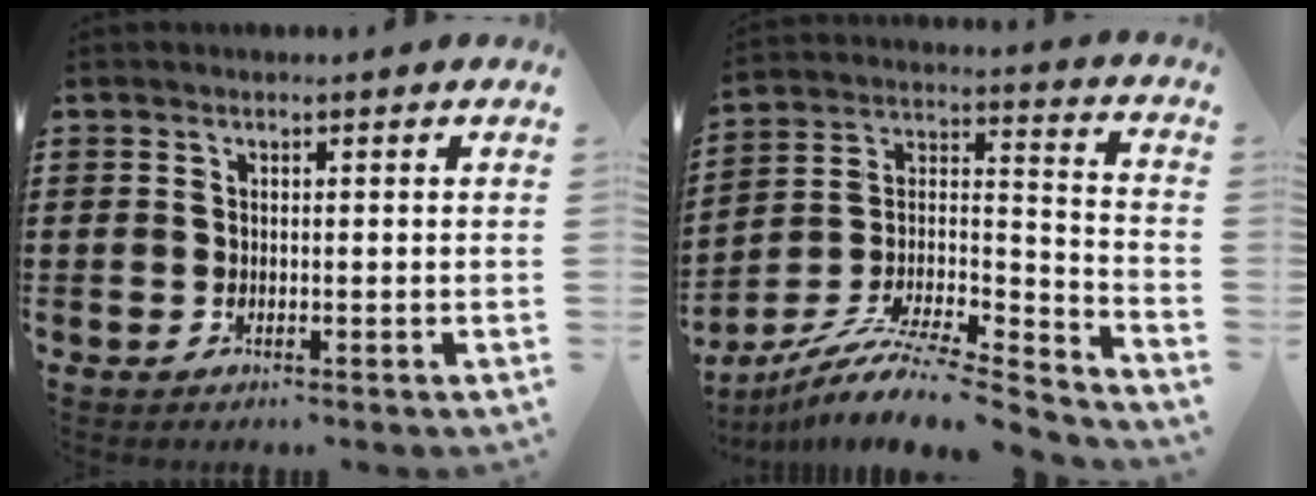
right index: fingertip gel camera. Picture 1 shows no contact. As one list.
[{"total": 9.1, "force": [-7.5, 1.6, 4.9], "torque": [-0.094, -0.005, -0.152]}]